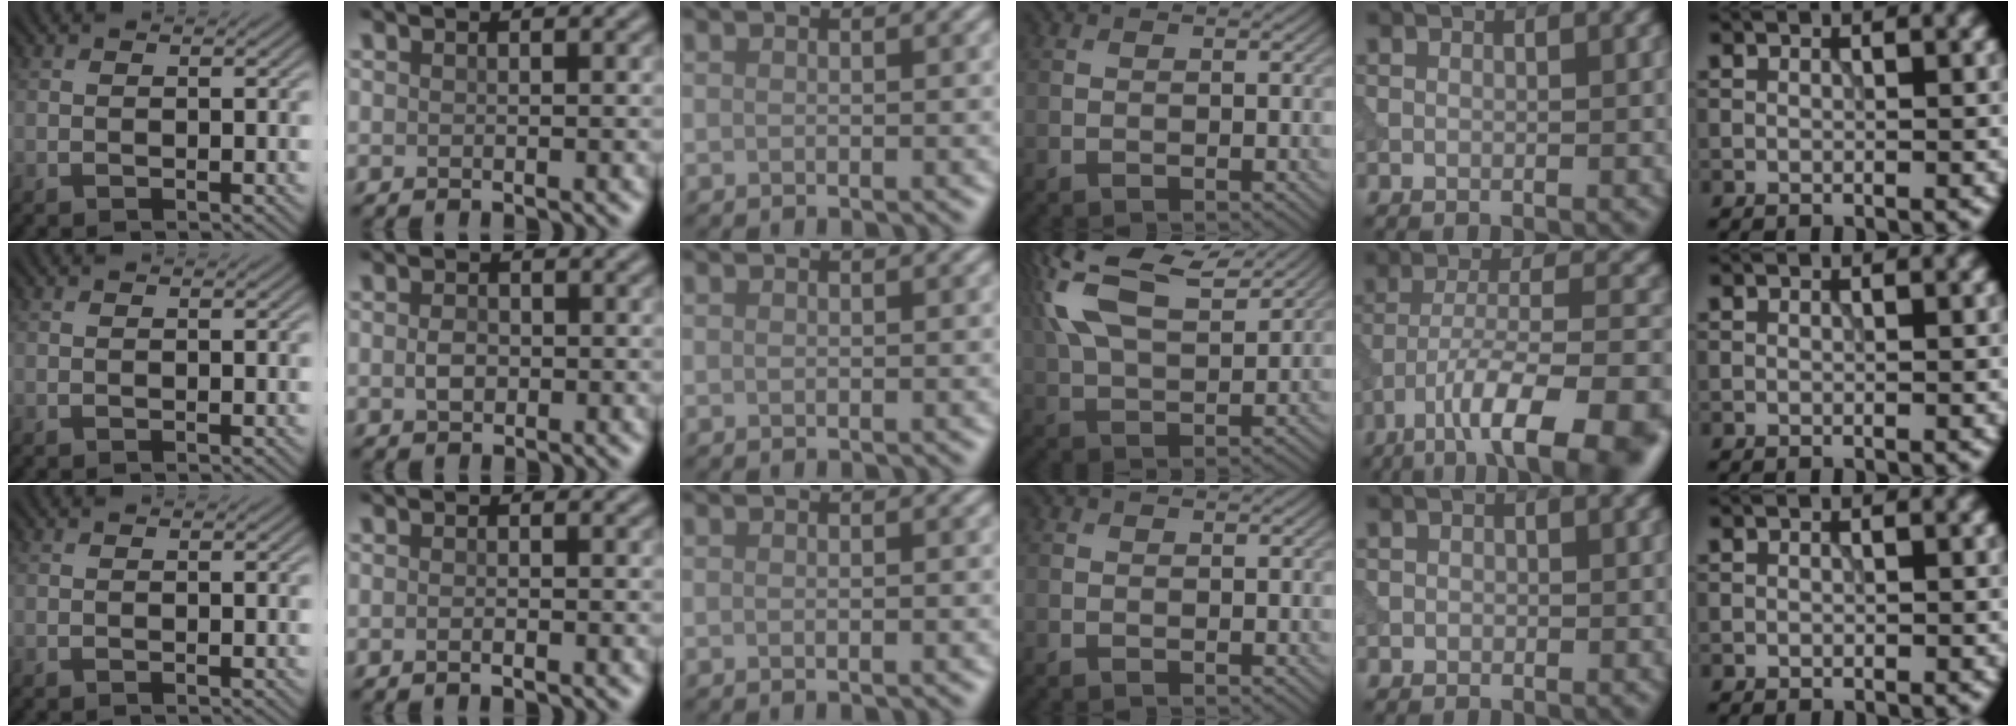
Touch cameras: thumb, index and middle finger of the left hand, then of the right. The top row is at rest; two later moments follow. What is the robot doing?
{"motion": "insert", "object": "power adapter"}